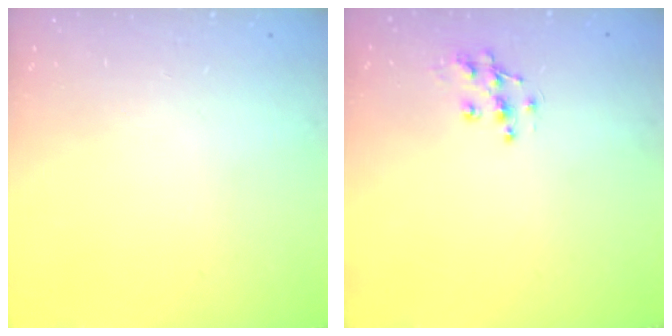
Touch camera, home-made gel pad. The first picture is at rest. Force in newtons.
{"total": 8.5, "press": 8.4, "slide": 0.6}